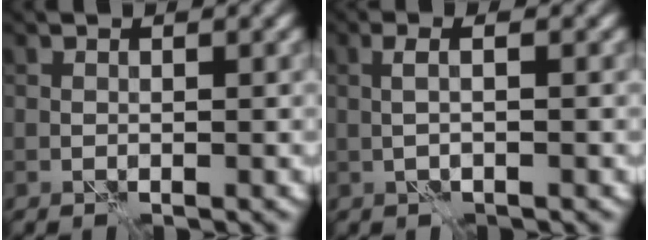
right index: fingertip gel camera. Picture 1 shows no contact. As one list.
[{"total": 1.8, "force": [0.1, 0.2, 1.7], "torque": [-0.038, 0.006, 0.000]}]